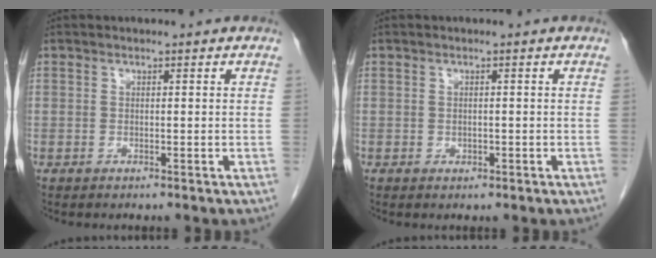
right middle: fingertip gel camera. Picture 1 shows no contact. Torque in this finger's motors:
{"motor_torque": [-0.14, -0.13, -0.07, -0.01]}